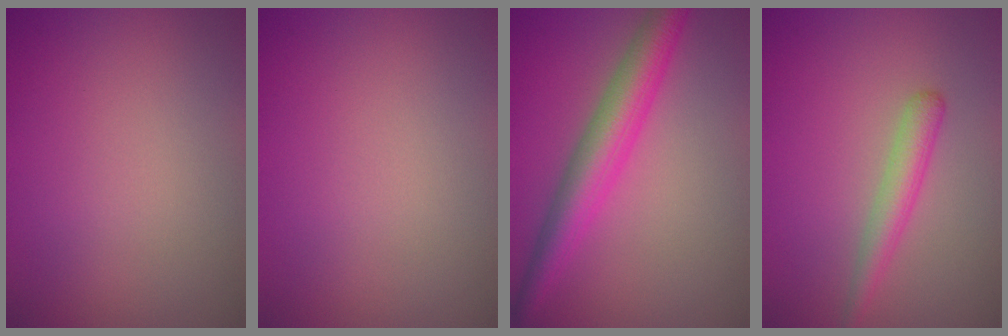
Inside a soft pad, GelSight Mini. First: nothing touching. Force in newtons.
{"total": 0.0}
{"total": 5.0, "press": 5.0, "slide": 0.1}
{"total": 2.4, "press": 2.3, "slide": 0.1}